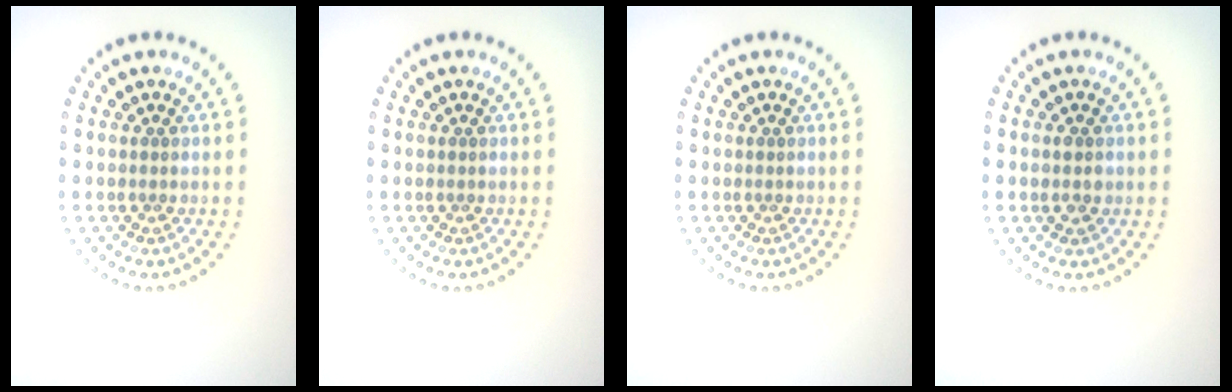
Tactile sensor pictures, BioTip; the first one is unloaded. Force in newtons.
{"total": 0.0}
{"total": 0.0}
{"total": 1.5, "press": 1.5, "slide": 0.1}